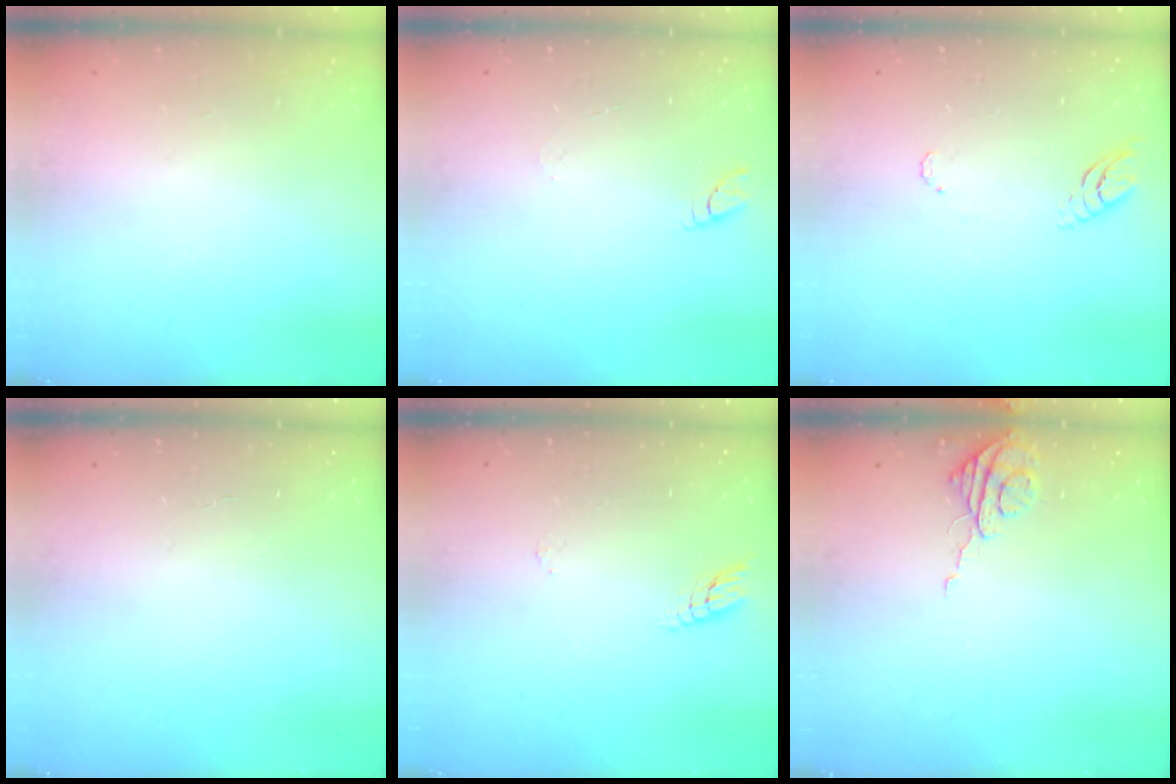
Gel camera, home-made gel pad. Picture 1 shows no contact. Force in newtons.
{"total": 5.1, "press": 5.0, "slide": 0.5}
{"total": 4.8, "press": 4.8, "slide": 0.4}
{"total": 1.7, "press": 1.7, "slide": 0.1}
{"total": 4.9, "press": 4.8, "slide": 0.4}
{"total": 5.7, "press": 5.7, "slide": 0.5}